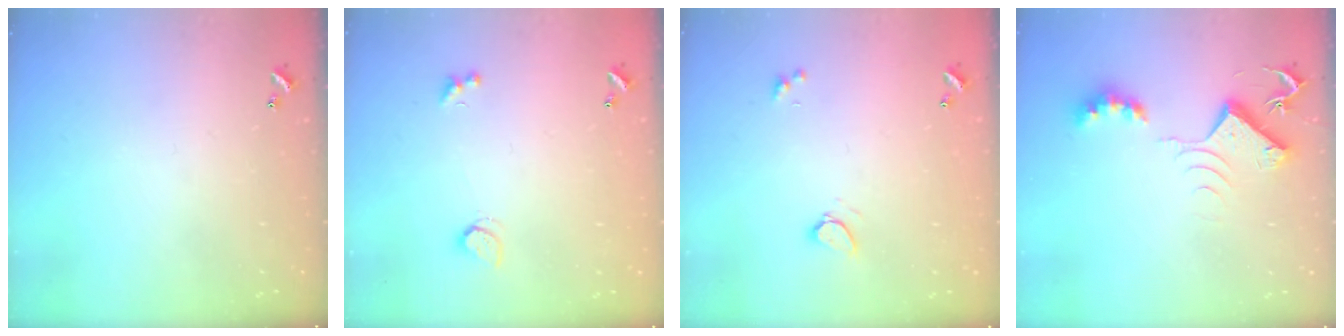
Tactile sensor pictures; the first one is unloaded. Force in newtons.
{"total": 1.3, "press": 1.2, "slide": 0.5}
{"total": 1.3, "press": 1.3, "slide": 0.2}
{"total": 8.9, "press": 8.9, "slide": 0.5}